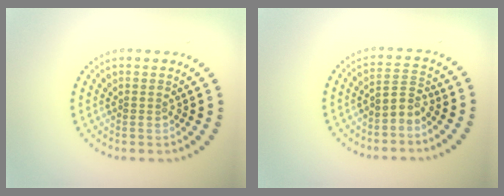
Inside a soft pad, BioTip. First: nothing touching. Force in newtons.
{"total": 2.2, "press": 1.4, "slide": 1.6}